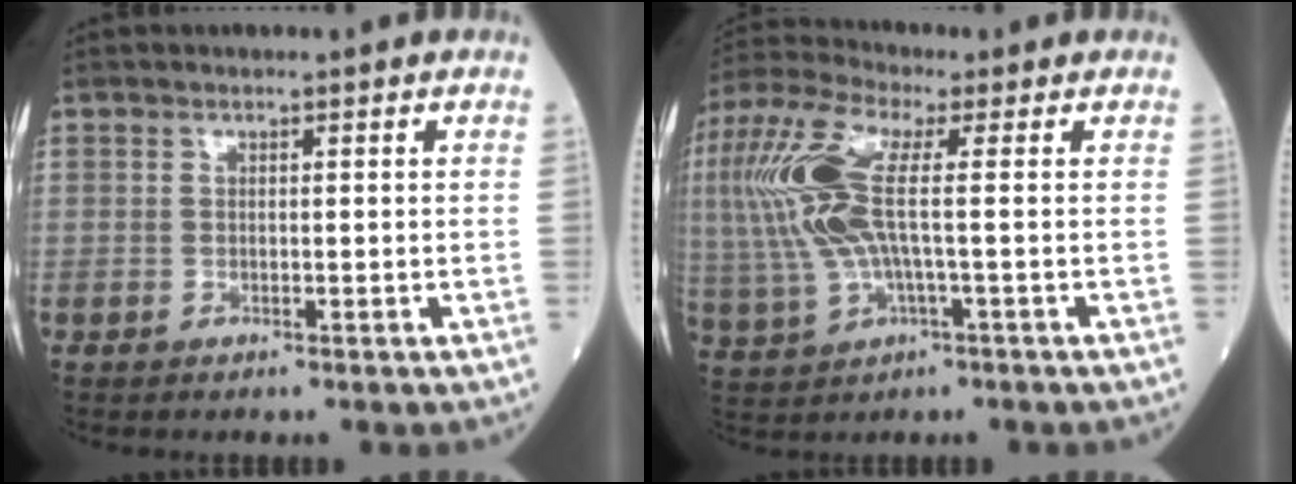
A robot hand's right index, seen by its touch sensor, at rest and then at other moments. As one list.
[{"total": 13.0, "force": [1.3, 3.4, 12.5], "torque": [-0.300, 0.022, 0.025]}]